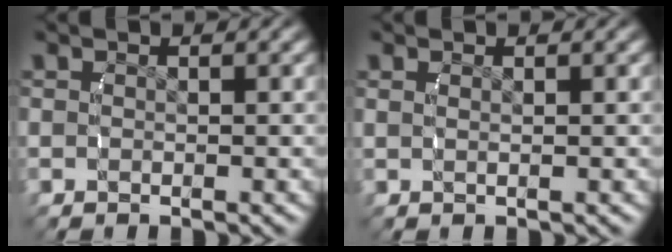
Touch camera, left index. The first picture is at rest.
{"total": 0.6, "force": [0.3, -0.3, 0.4], "torque": [-0.009, -0.001, 0.008]}